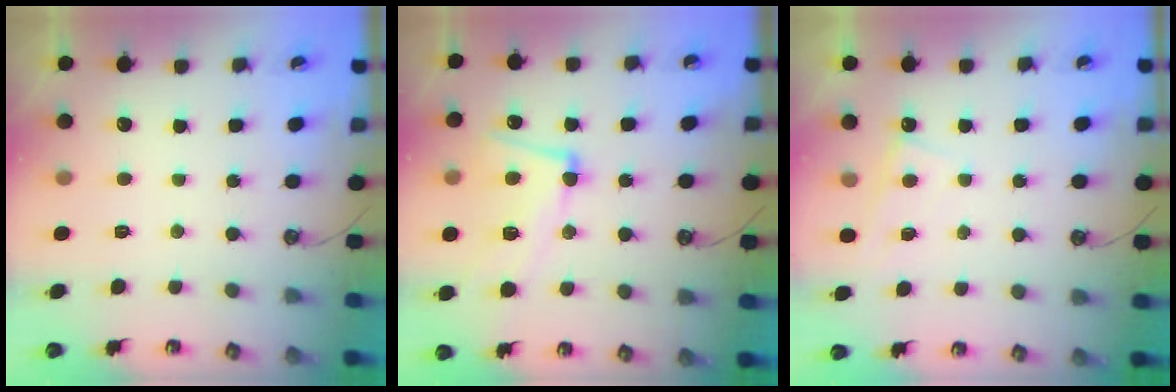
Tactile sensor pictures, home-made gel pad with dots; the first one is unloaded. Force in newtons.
{"total": 6.2, "press": 6.0, "slide": 1.6}
{"total": 2.2, "press": 2.2, "slide": 0.2}